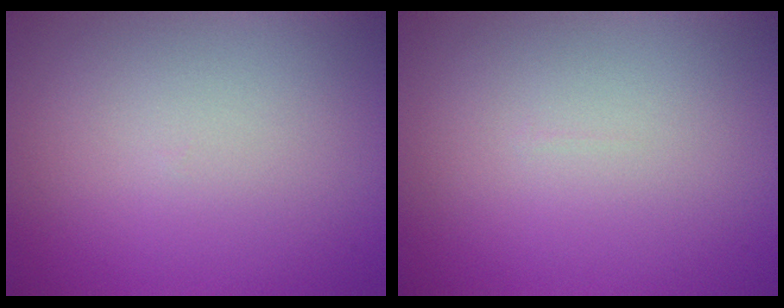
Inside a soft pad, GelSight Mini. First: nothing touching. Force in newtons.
{"total": 0.0}